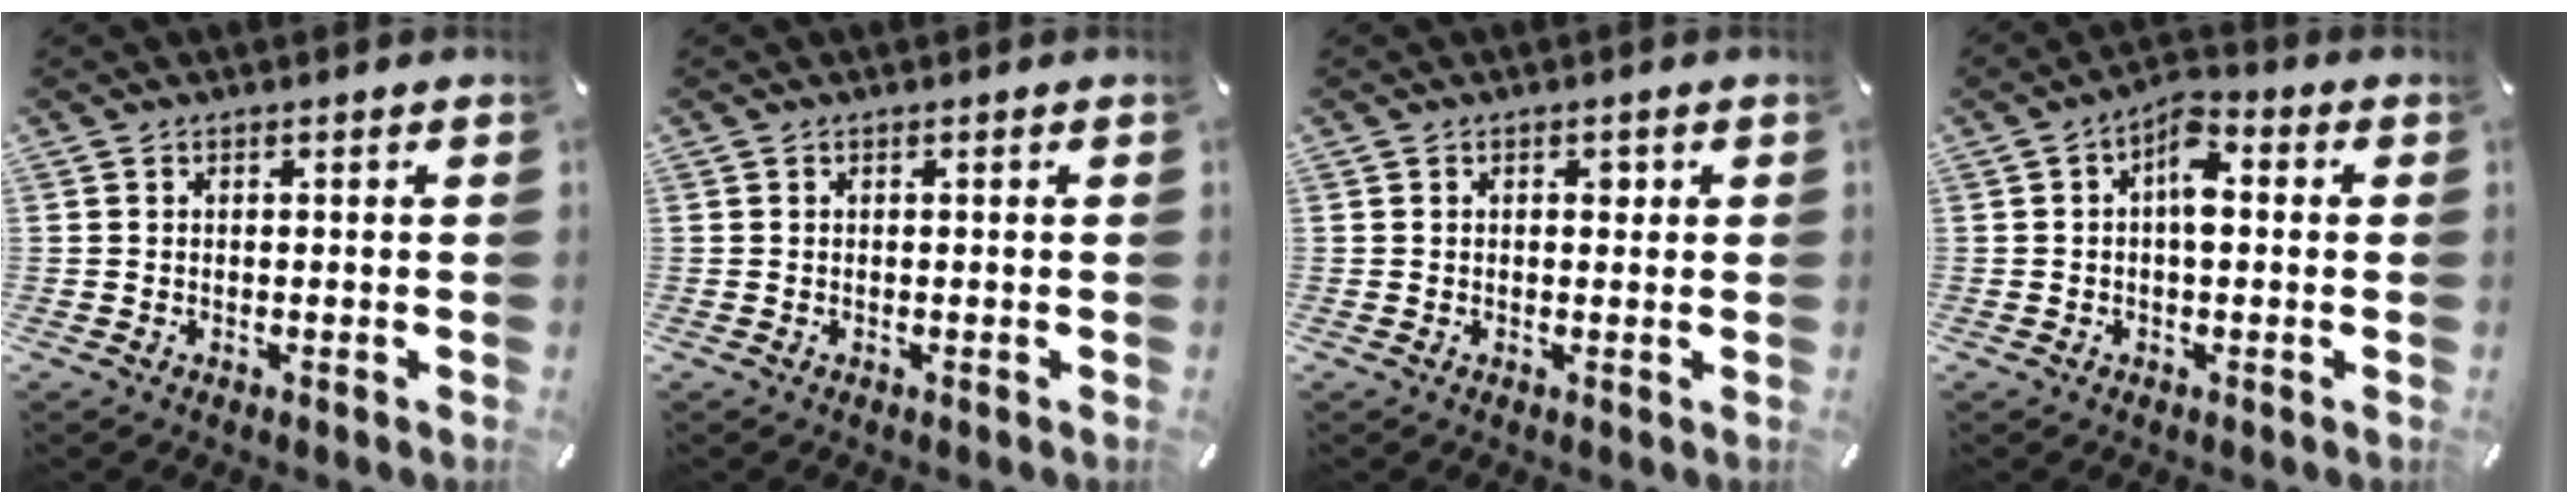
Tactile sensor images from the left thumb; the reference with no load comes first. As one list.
[{"total": 0.0}, {"total": 1.6, "force": [0.5, 1.1, 1.0], "torque": [-0.005, 0.000, 0.004]}, {"total": 6.2, "force": [0.3, 3.2, 5.2], "torque": [-0.076, 0.006, 0.001]}]